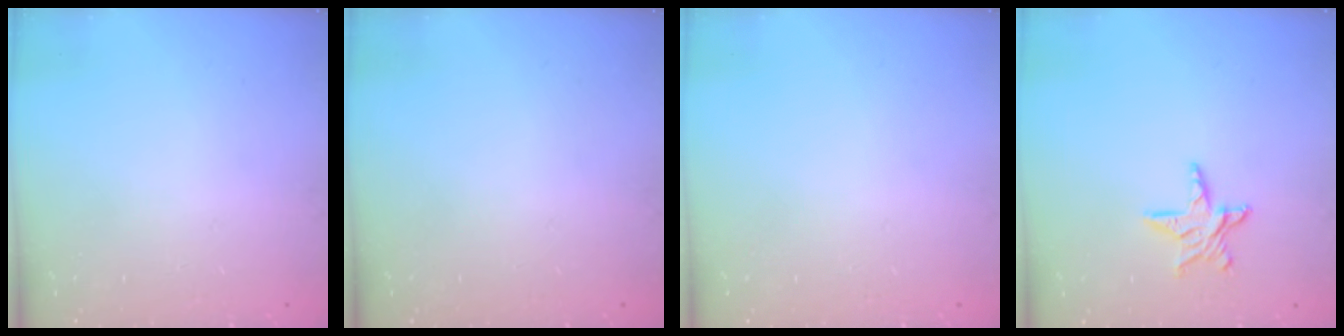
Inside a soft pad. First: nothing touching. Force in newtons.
{"total": 0.0}
{"total": 0.0}
{"total": 7.5, "press": 7.4, "slide": 0.8}